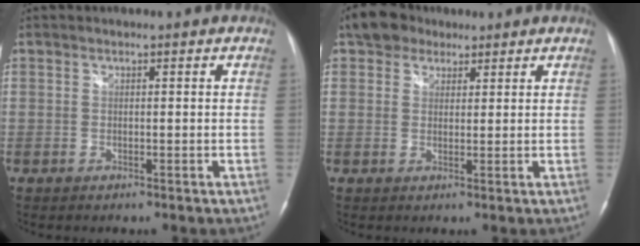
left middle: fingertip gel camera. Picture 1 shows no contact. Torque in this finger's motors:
{"motor_torque": [0.40, -0.23, 0.00, 0.00]}